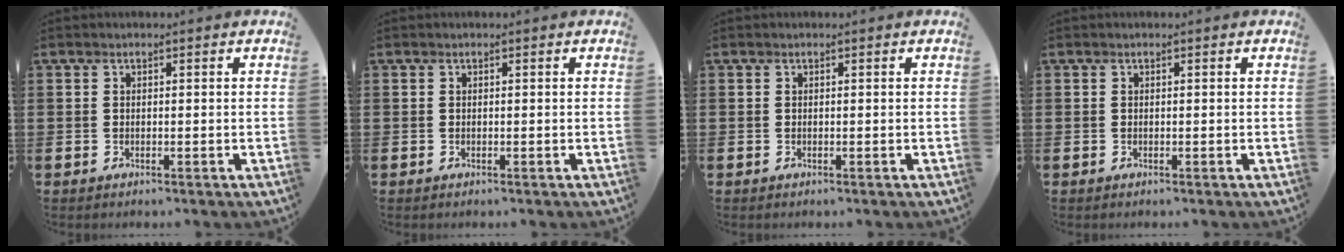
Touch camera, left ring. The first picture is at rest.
{"total": 0.0}
{"total": 0.0}
{"total": 0.0}